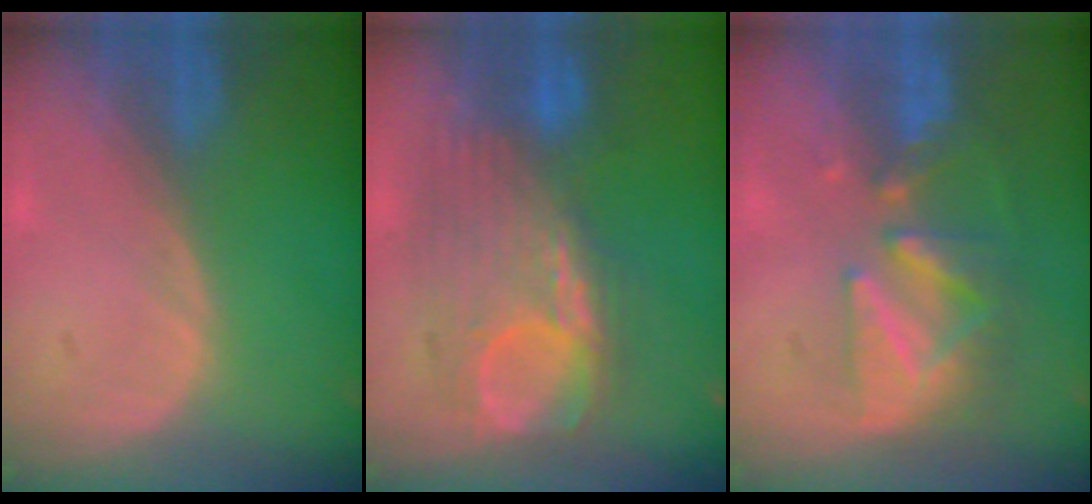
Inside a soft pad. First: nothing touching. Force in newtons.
{"total": 9.6, "press": 9.4, "slide": 2.1}
{"total": 8.4, "press": 7.7, "slide": 3.3}